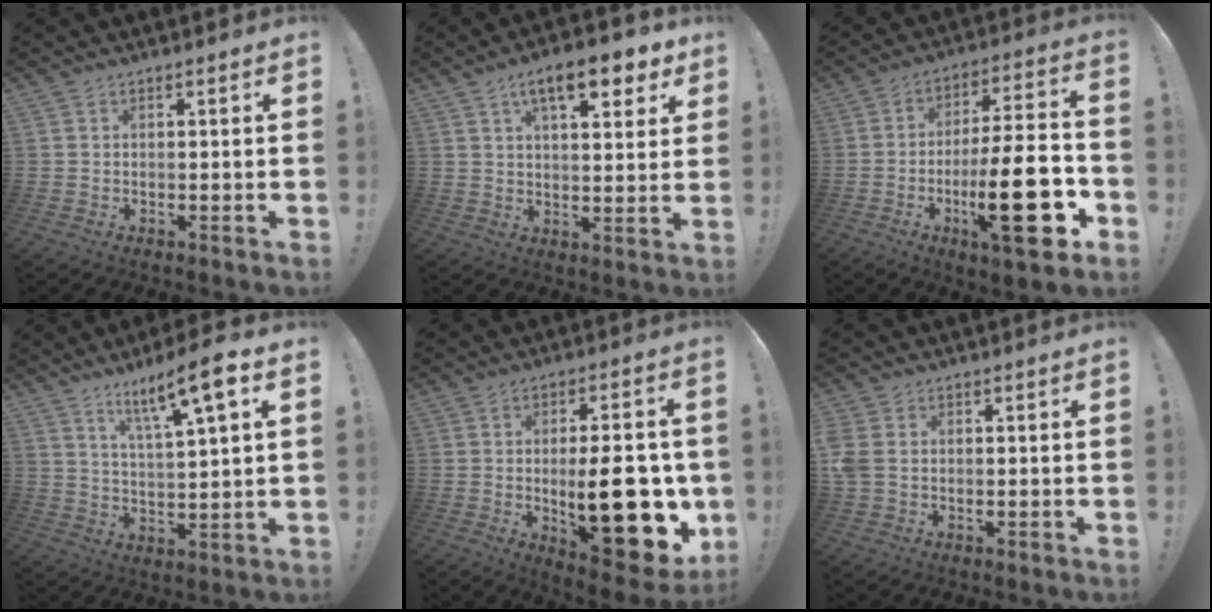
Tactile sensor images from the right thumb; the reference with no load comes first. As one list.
[{"total": 12.2, "force": [6.4, 4.2, 9.4], "torque": [-0.136, -0.025, 0.102]}, {"total": 23.6, "force": [-7.2, 6.2, 21.6], "torque": [-0.343, 0.024, -0.110]}, {"total": 11.9, "force": [7.0, 1.6, 9.6], "torque": [-0.157, -0.035, 0.107]}, {"total": 22.2, "force": [-2.6, 8.8, 20.2], "torque": [-0.276, -0.009, -0.027]}, {"total": 4.7, "force": [0.4, 3.3, 3.2], "torque": [-0.080, 0.003, 0.010]}]